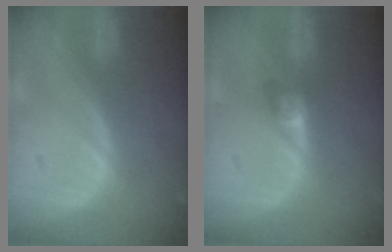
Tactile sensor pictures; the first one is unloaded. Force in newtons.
{"total": 2.6, "press": 2.4, "slide": 1.0}